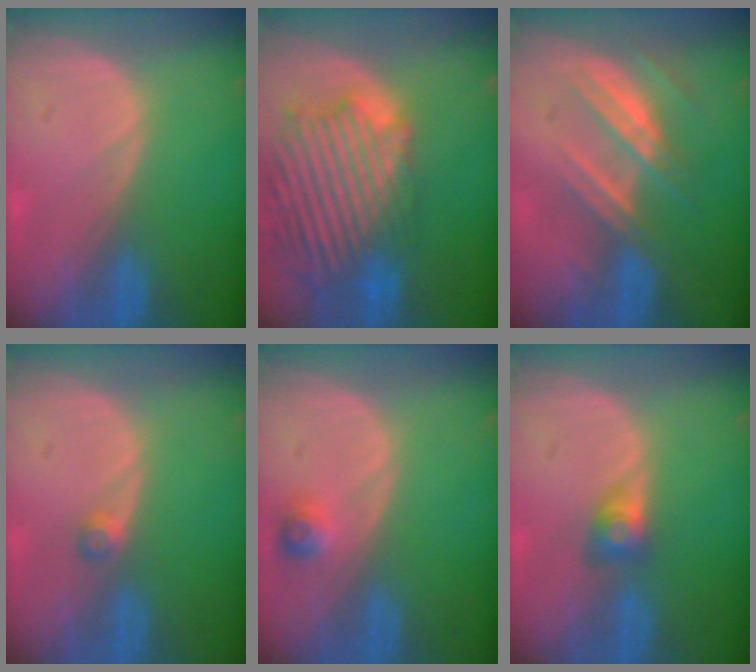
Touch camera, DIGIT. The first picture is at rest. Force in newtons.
{"total": 14.4, "press": 12.4, "slide": 7.4}
{"total": 7.3, "press": 6.8, "slide": 2.8}
{"total": 1.6, "press": 1.4, "slide": 0.9}
{"total": 2.2, "press": 2.2, "slide": 0.4}
{"total": 3.1, "press": 2.7, "slide": 1.5}